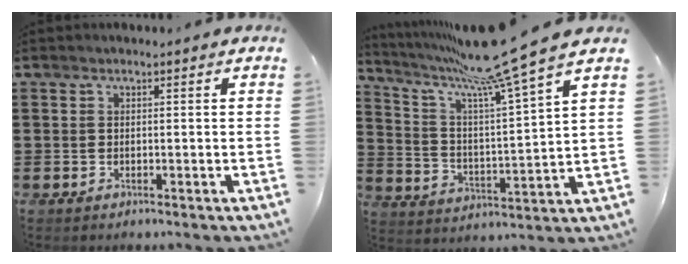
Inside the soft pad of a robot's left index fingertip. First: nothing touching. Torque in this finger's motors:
{"motor_torque": [1.10, -1.04, 0.87, 0.15]}